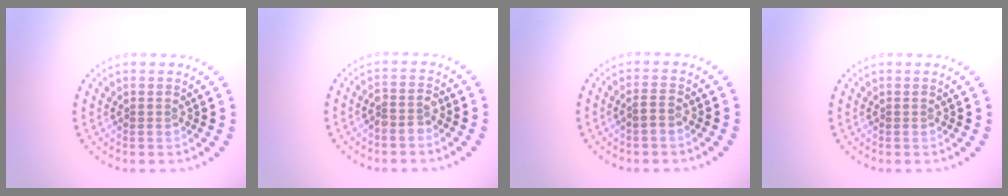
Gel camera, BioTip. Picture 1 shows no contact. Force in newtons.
{"total": 1.8, "press": 1.5, "slide": 0.9}
{"total": 0.9, "press": 0.7, "slide": 0.6}
{"total": 0.0}